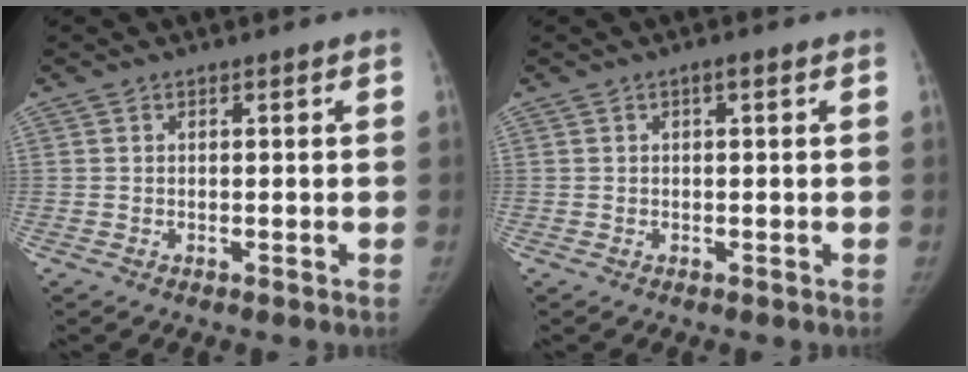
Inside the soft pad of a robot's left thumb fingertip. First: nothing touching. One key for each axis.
{"total": 1.0, "fx": 0.4, "fy": 0.3, "fz": 0.9, "tx": -0.015, "ty": 0.005, "tz": 0.002}